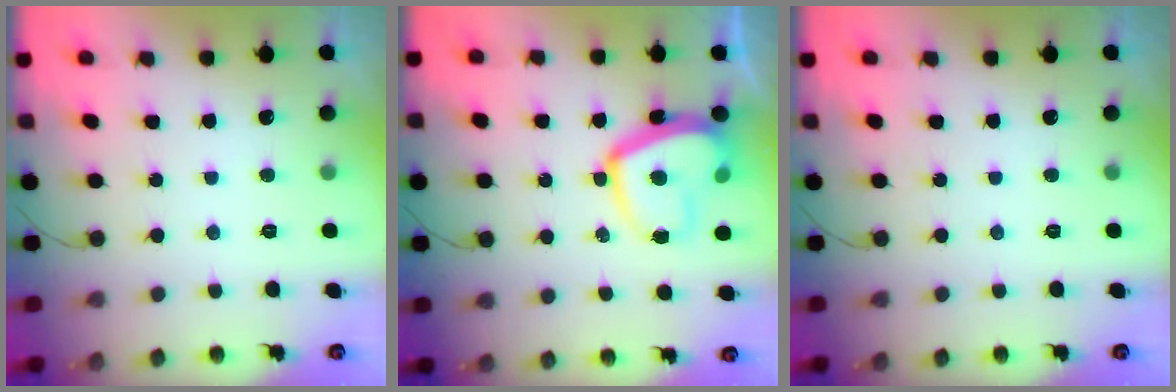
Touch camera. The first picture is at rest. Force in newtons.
{"total": 14.8, "press": 14.7, "slide": 1.4}
{"total": 0.0}